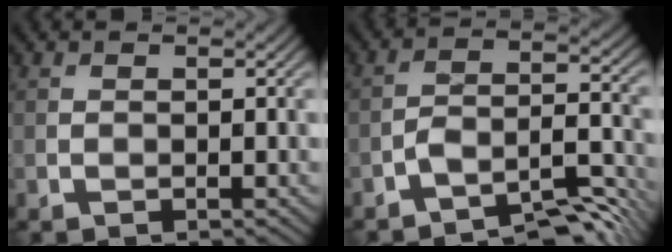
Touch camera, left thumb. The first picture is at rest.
{"total": 7.6, "force": [-6.2, 1.6, 4.1], "torque": [-0.067, 0.007, -0.111]}